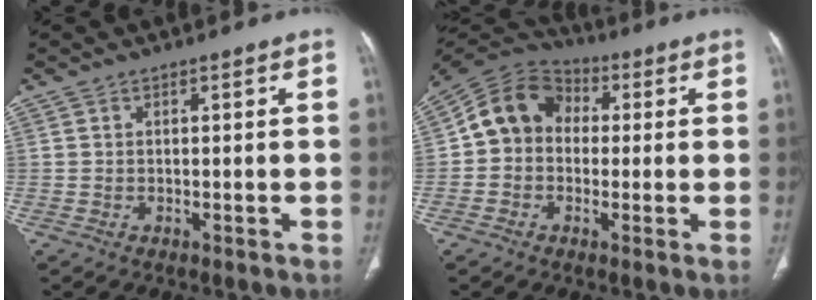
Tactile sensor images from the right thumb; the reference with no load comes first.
{"total": 11.1, "force": [0.5, 9.4, 5.8], "torque": [-0.088, 0.033, -0.009]}